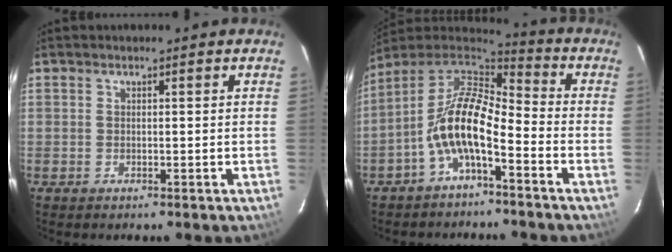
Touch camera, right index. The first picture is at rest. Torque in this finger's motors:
{"motor_torque": [1.34, -0.80, 1.05, 0.21]}